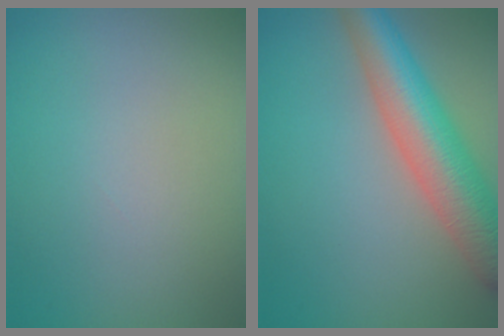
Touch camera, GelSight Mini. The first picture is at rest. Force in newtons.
{"total": 8.6, "press": 8.6, "slide": 0.2}